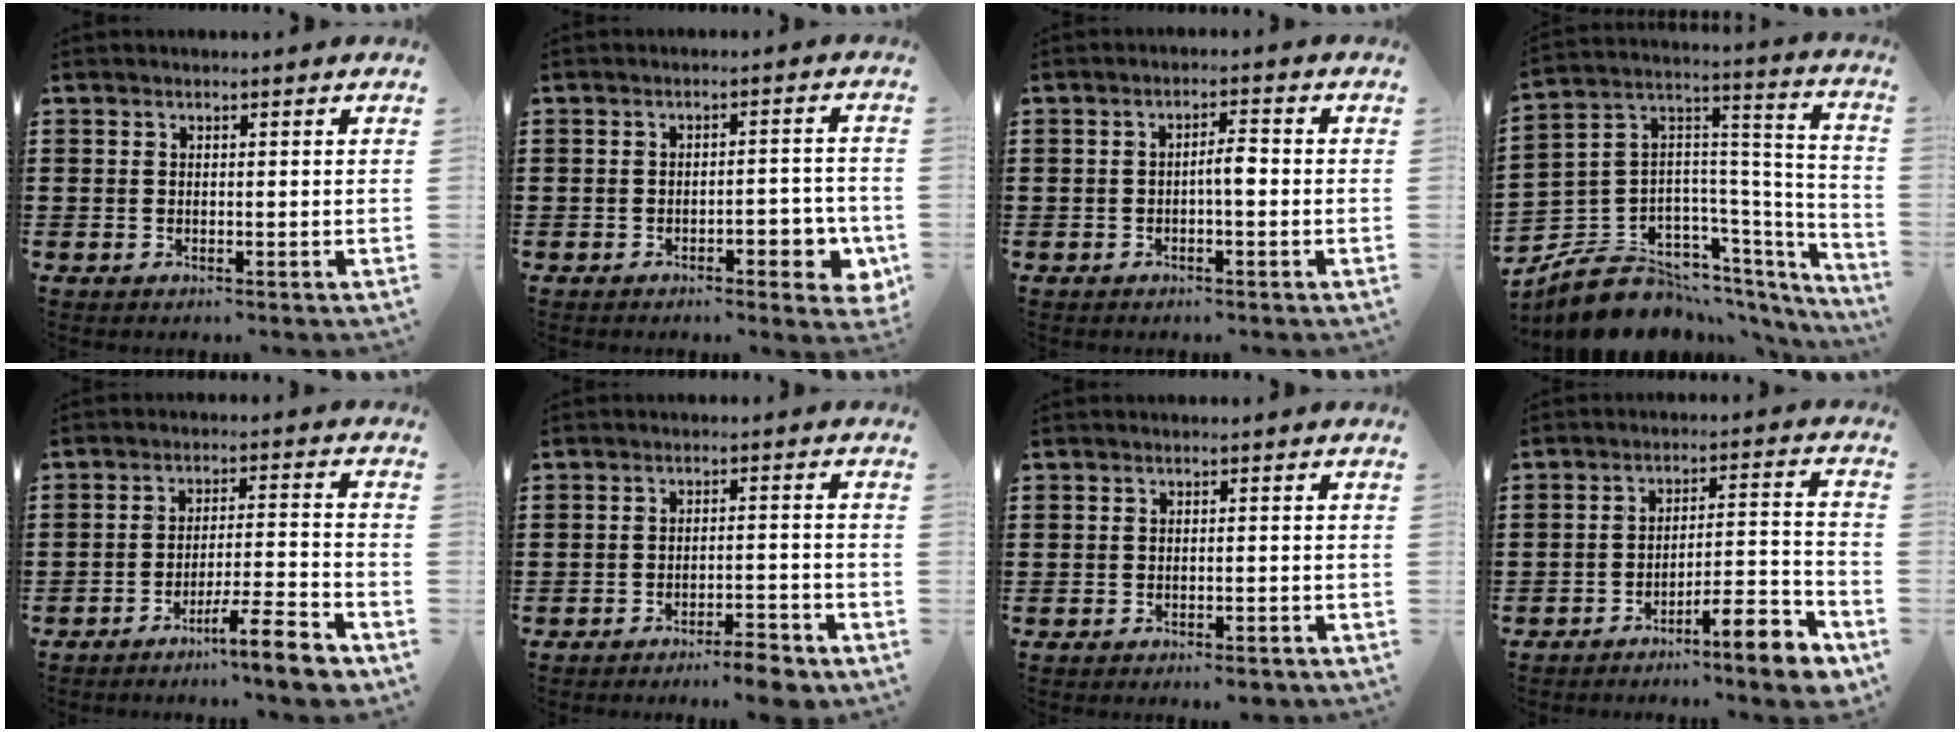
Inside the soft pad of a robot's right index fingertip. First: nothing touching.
{"total": 4.3, "force": [-2.0, 1.6, 3.4], "torque": [-0.047, 0.003, -0.036]}
{"total": 3.0, "force": [-0.6, 0.7, 2.8], "torque": [-0.051, 0.004, -0.013]}
{"total": 9.6, "force": [-7.5, 5.4, 2.7], "torque": [-0.071, 0.006, -0.140]}
{"total": 8.6, "force": [-6.7, 0.4, 5.4], "torque": [-0.077, 0.007, -0.120]}
{"total": 4.6, "force": [-4.3, 0.4, 1.7], "torque": [-0.028, 0.001, -0.083]}
{"total": 1.5, "force": [-1.4, 0.2, 0.3], "torque": [-0.012, -0.001, -0.028]}
{"total": 8.6, "force": [-7.1, 1.1, 4.8], "torque": [-0.066, 0.016, -0.129]}